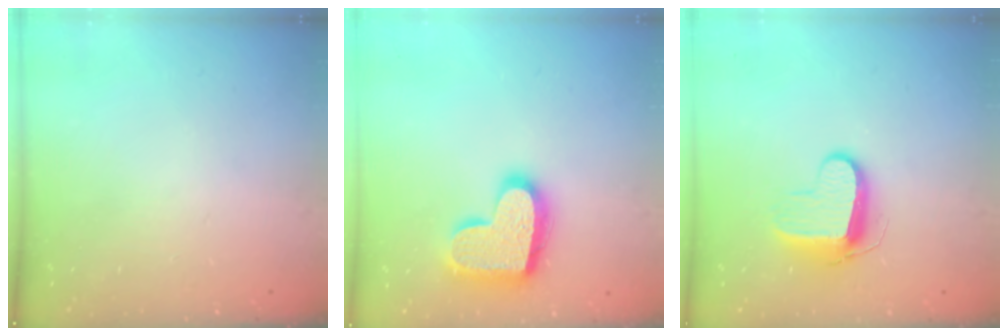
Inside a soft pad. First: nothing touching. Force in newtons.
{"total": 19.6, "press": 19.5, "slide": 1.3}
{"total": 9.7, "press": 9.7, "slide": 0.4}